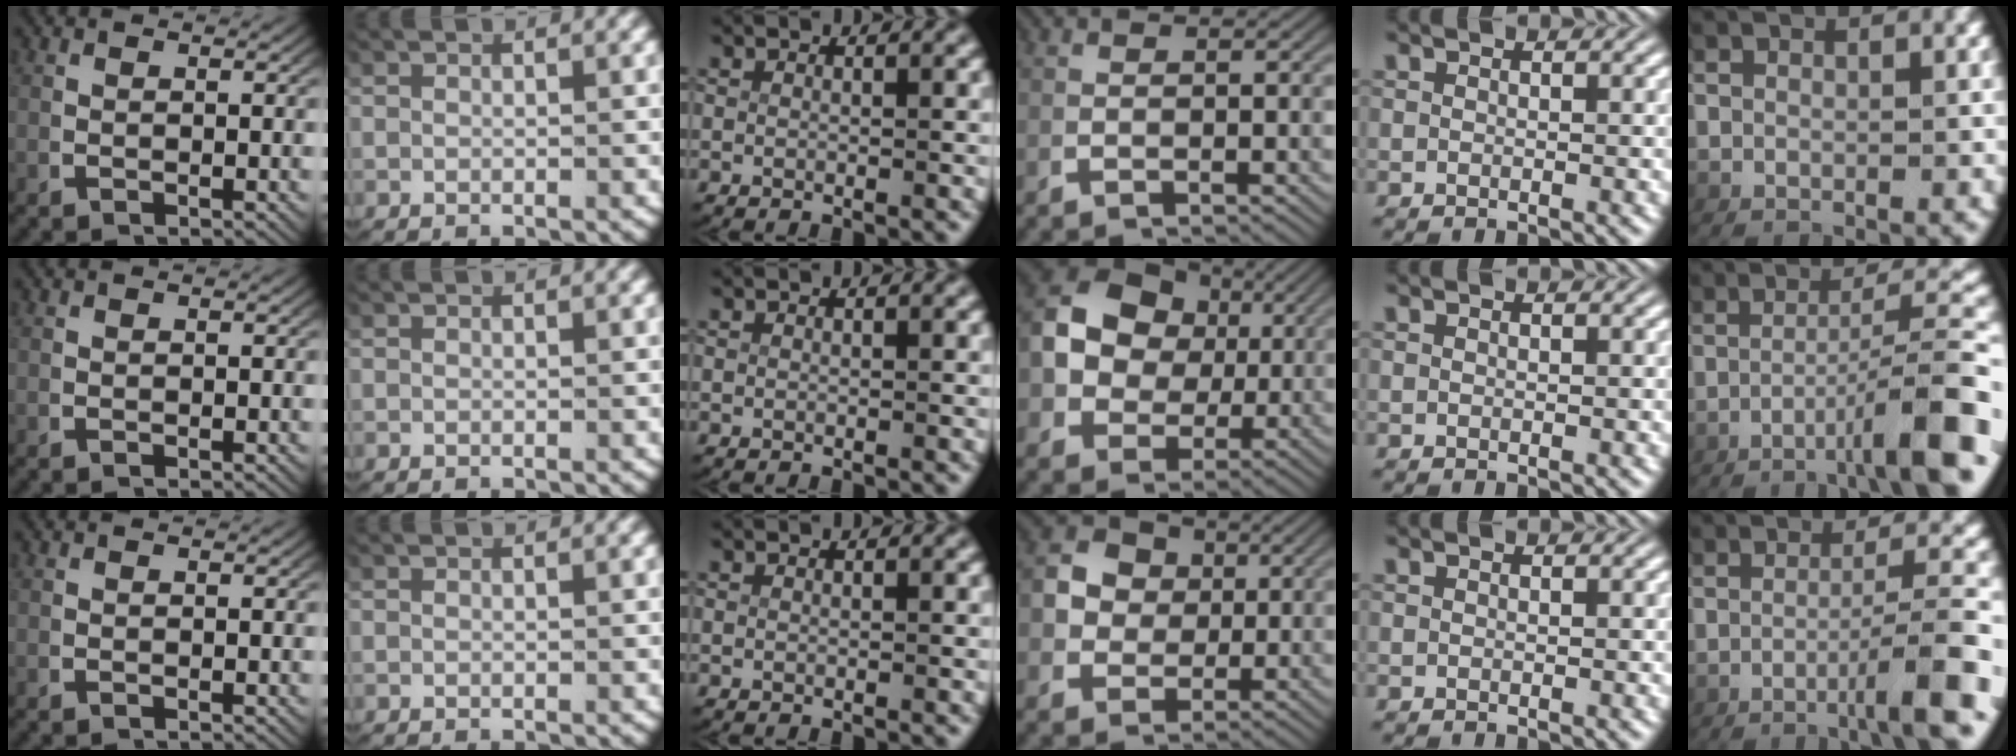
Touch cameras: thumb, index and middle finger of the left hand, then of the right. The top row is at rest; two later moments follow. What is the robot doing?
{"motion": "lift_and_place", "object": "paper towel"}